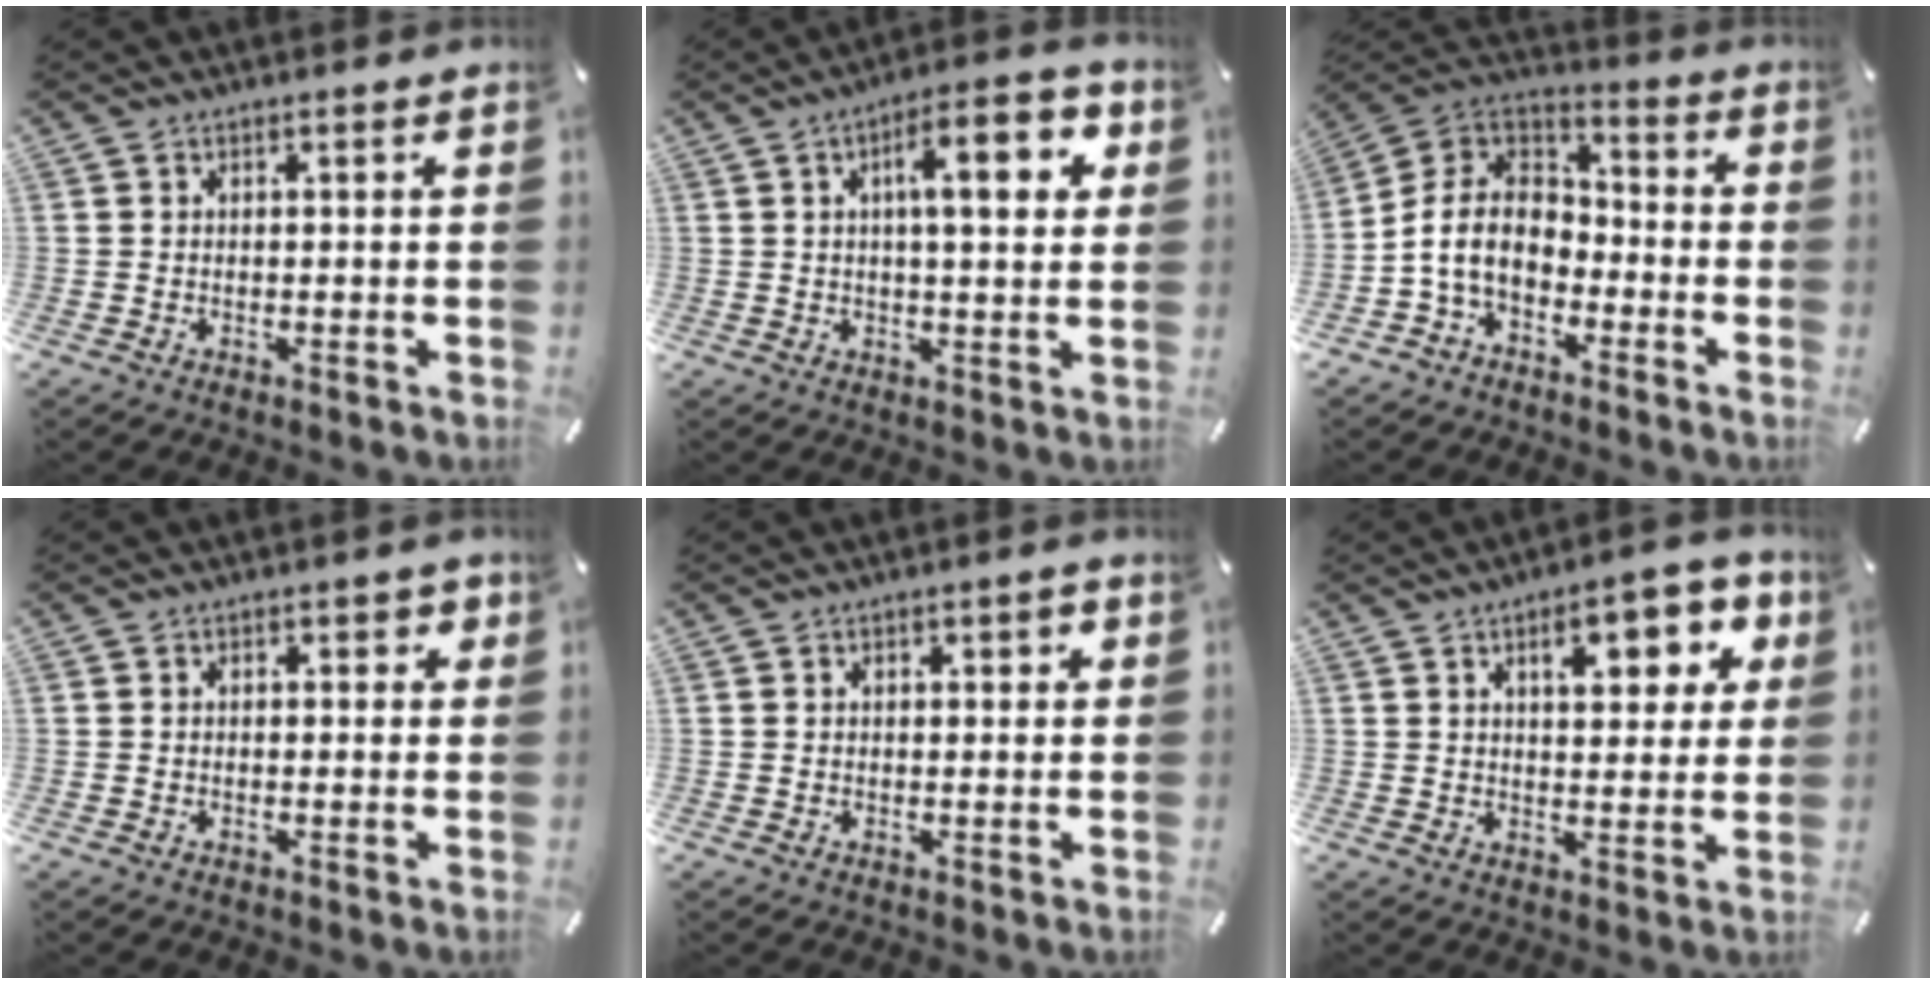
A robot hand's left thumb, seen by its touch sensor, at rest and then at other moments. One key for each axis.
{"total": 12.3, "fx": 4.0, "fy": 3.9, "fz": 11.0, "tx": -0.164, "ty": -0.002, "tz": 0.056}
{"total": 10.7, "fx": -4.4, "fy": 7.7, "fz": 6.0, "tx": -0.154, "ty": 0.018, "tz": -0.090}
{"total": 1.4, "fx": 0.2, "fy": 0.9, "fz": 1.0, "tx": -0.004, "ty": 0.000, "tz": -0.001}
{"total": 1.7, "fx": 0.5, "fy": 1.0, "fz": 1.4, "tx": -0.026, "ty": 0.007, "tz": 0.006}
{"total": 11.9, "fx": 5.3, "fy": 5.5, "fz": 9.1, "tx": -0.113, "ty": -0.014, "tz": 0.081}